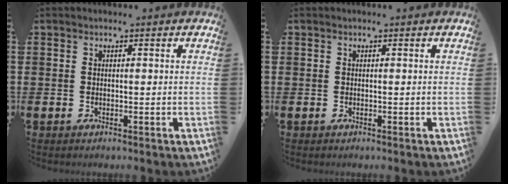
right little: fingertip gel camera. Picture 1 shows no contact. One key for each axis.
{"total": 0.0}